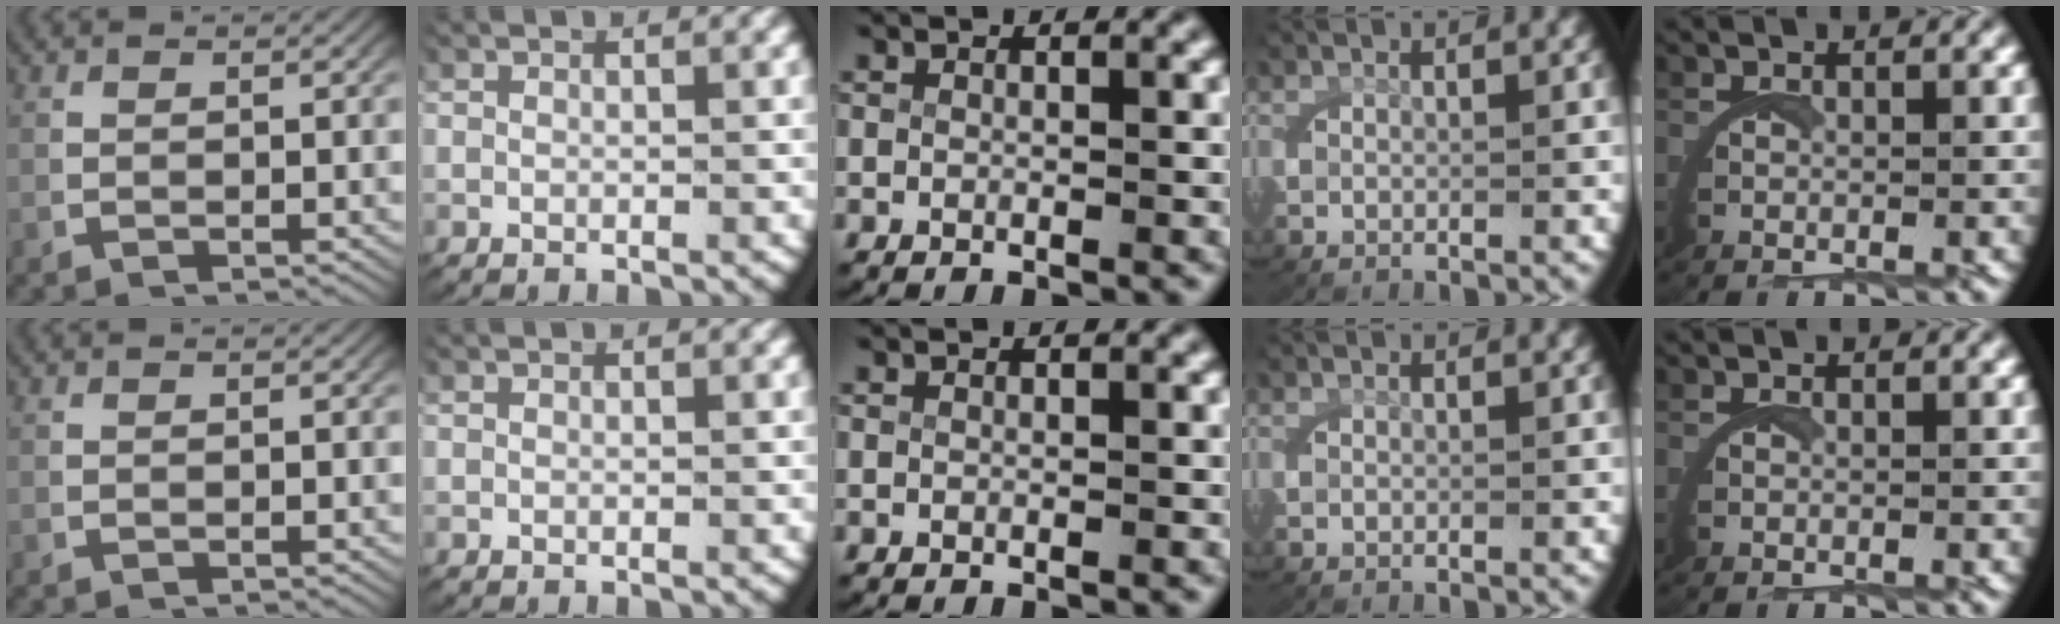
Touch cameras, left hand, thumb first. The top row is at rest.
{}